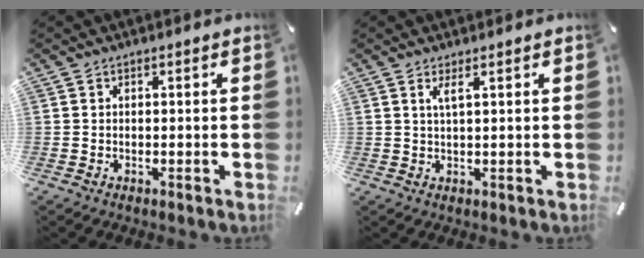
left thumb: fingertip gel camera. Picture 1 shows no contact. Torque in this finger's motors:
{"motor_torque": [0.12, 0.07, 0.13, -0.27, 0.07]}